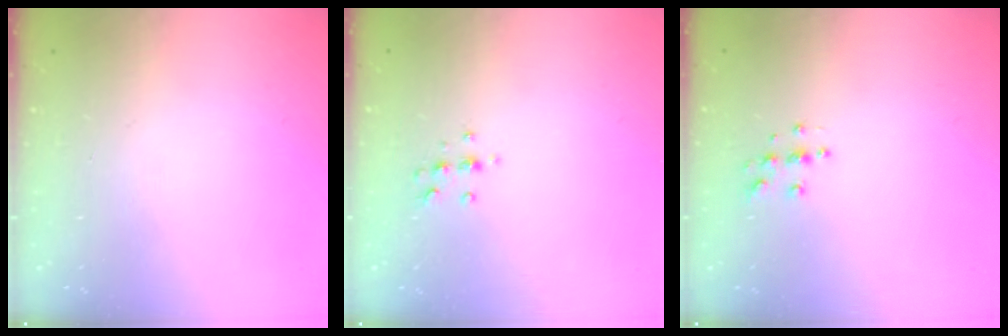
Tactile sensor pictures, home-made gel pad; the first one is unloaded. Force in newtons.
{"total": 4.9, "press": 4.8, "slide": 1.2}
{"total": 4.6, "press": 4.6, "slide": 0.5}